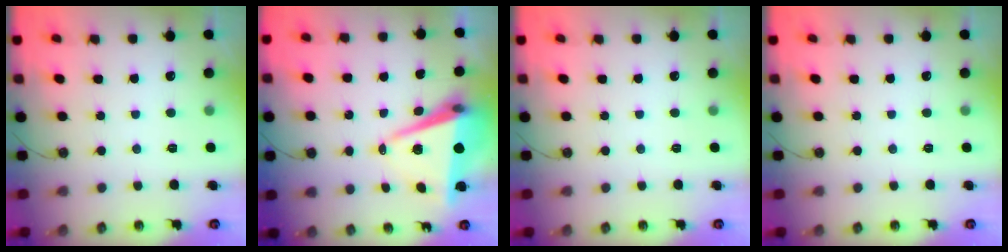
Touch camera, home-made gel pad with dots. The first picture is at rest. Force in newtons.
{"total": 9.1, "press": 8.2, "slide": 4.0}
{"total": 0.0}
{"total": 0.0}